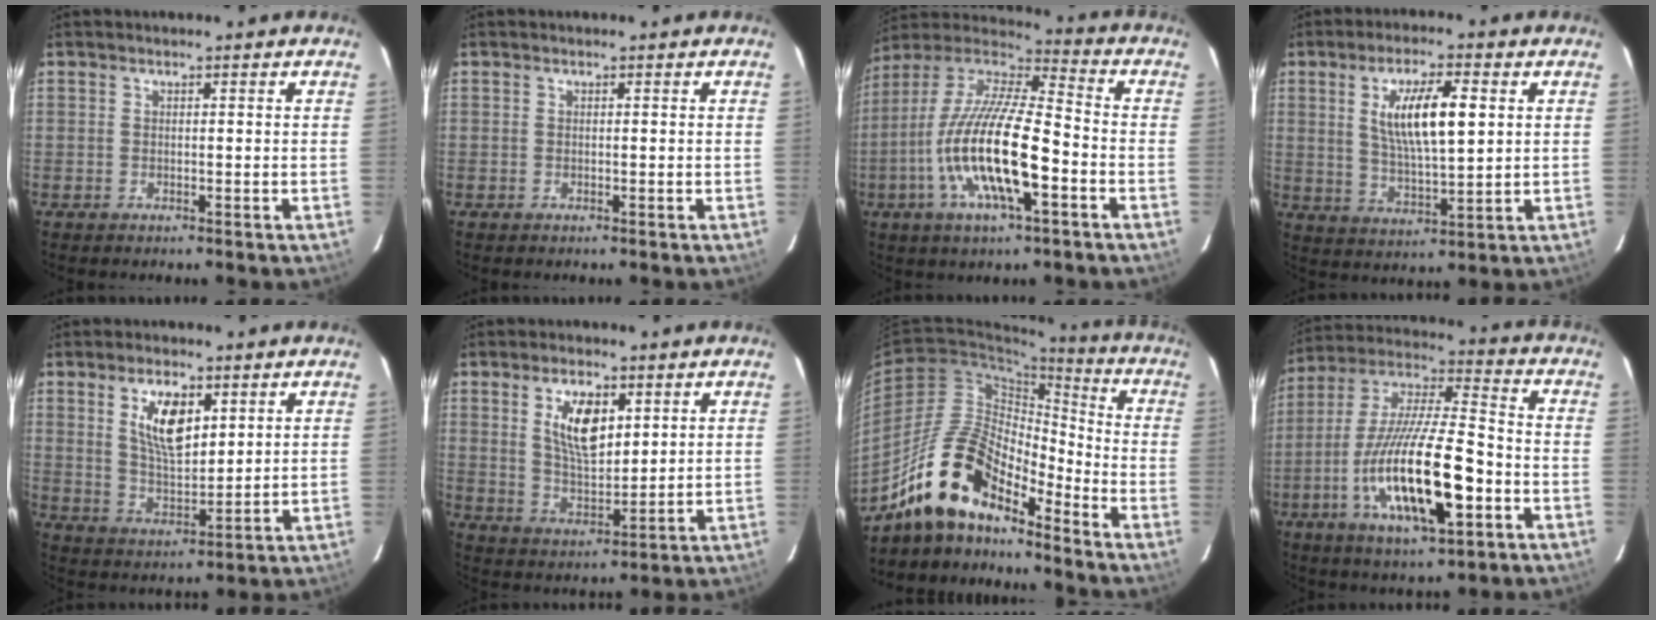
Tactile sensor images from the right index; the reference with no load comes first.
{"total": 0.0}
{"total": 20.2, "force": [-6.6, 5.2, 18.3], "torque": [-0.352, -0.020, -0.131]}
{"total": 11.0, "force": [2.9, 3.1, 10.2], "torque": [-0.186, 0.001, 0.057]}
{"total": 9.3, "force": [3.8, 4.2, 7.4], "torque": [-0.133, 0.002, 0.078]}
{"total": 9.3, "force": [3.5, 4.4, 7.4], "torque": [-0.136, 0.002, 0.072]}
{"total": 15.6, "force": [-12.4, 5.0, 7.9], "torque": [-0.146, 0.007, -0.243]}
{"total": 21.1, "force": [-7.1, 5.3, 19.1], "torque": [-0.365, -0.020, -0.127]}